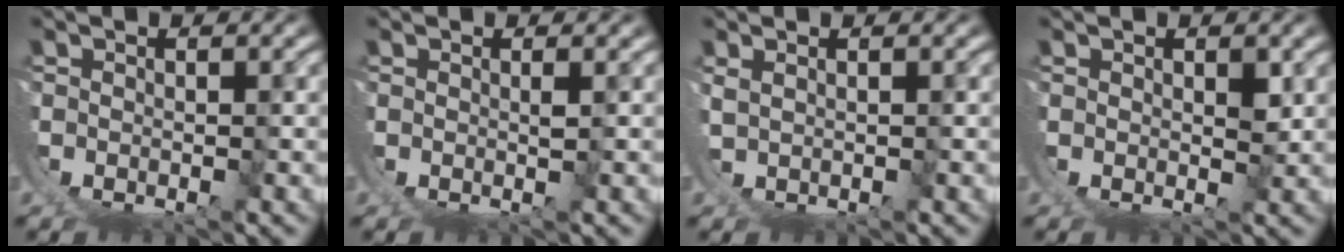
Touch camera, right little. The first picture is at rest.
{"total": 1.1, "force": [0.4, -1.0, 0.2], "torque": [0.003, 0.001, 0.009]}
{"total": 1.7, "force": [1.3, -1.1, -0.3], "torque": [0.017, 0.014, 0.028]}
{"total": 1.0, "force": [0.6, 0.1, 0.8], "torque": [-0.013, -0.006, 0.012]}